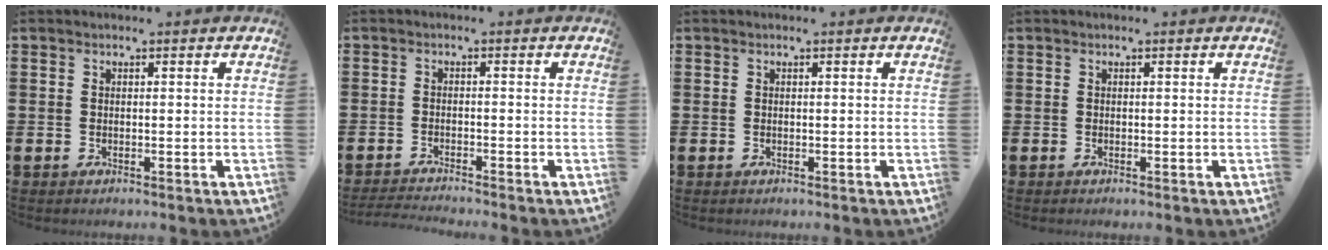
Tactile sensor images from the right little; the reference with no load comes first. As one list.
[{"total": 1.5, "force": [-1.4, -0.2, 0.4], "torque": [-0.007, 0.002, -0.029]}, {"total": 0.0}, {"total": 0.0}]